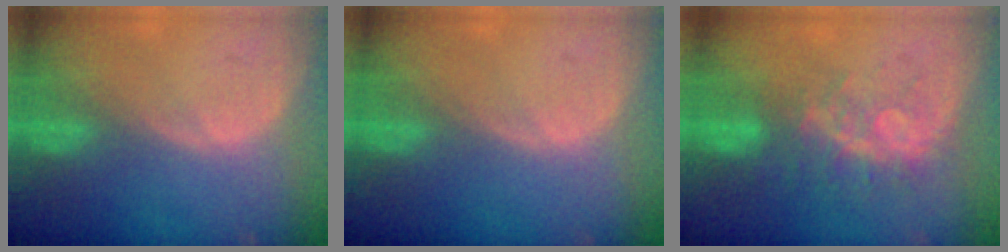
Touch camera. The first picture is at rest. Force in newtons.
{"total": 0.0}
{"total": 8.4, "press": 7.0, "slide": 4.7}